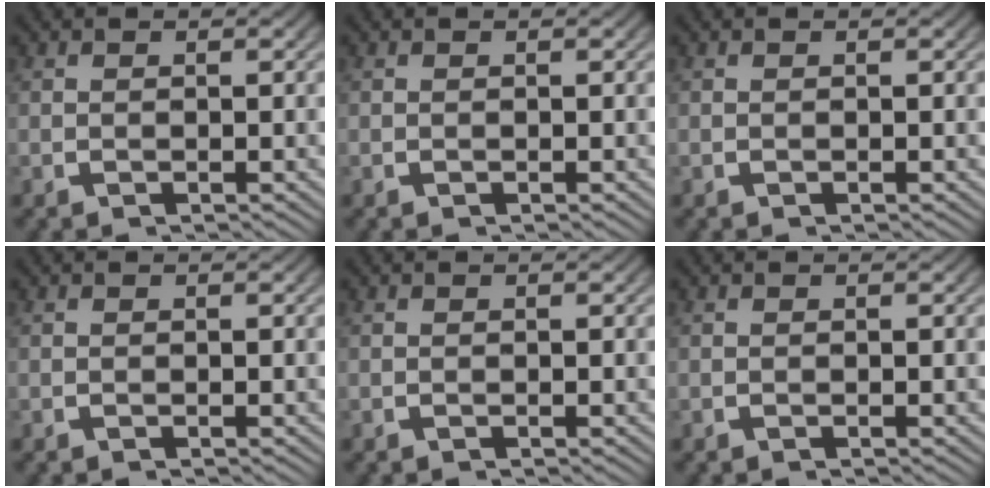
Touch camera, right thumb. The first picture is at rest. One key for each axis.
{"total": 0.0}
{"total": 0.0}
{"total": 0.0}
{"total": 0.0}
{"total": 0.0}